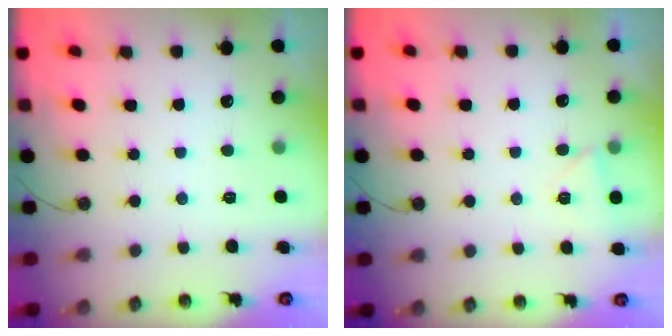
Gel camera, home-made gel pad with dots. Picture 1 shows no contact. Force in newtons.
{"total": 3.5, "press": 3.5, "slide": 0.5}